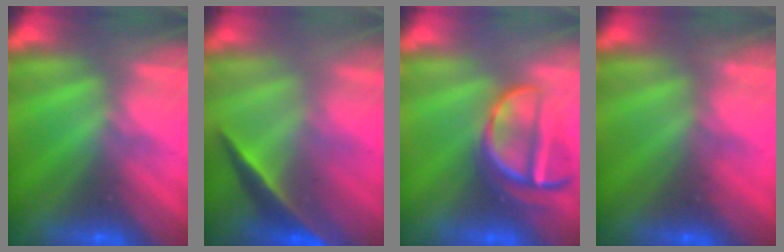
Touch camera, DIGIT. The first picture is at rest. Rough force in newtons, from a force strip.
{"total": 1.9}
{"total": 3.6}
{"total": 4.5}